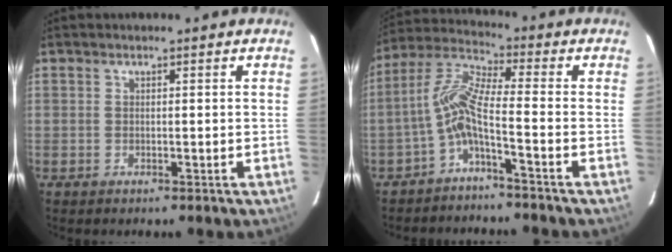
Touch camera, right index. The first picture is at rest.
{"total": 6.7, "force": [-3.0, -0.2, 6.0], "torque": [-0.130, 0.019, -0.067]}